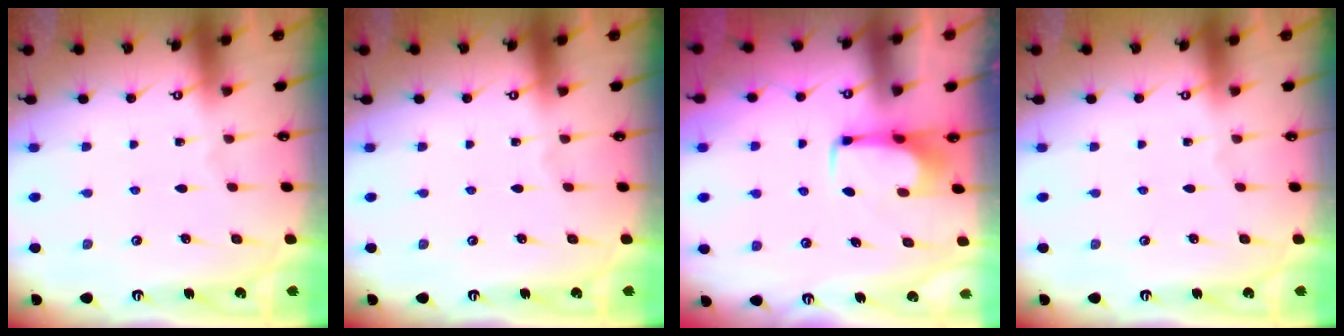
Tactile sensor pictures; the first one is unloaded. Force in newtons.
{"total": 0.0}
{"total": 1.7, "press": 1.6, "slide": 0.5}
{"total": 0.0}